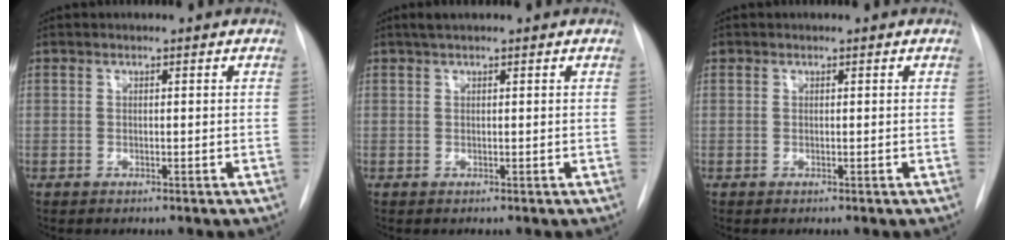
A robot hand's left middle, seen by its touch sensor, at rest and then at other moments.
{"total": 1.6, "force": [1.2, 0.1, 1.0], "torque": [-0.019, 0.013, 0.022]}
{"total": 0.0}